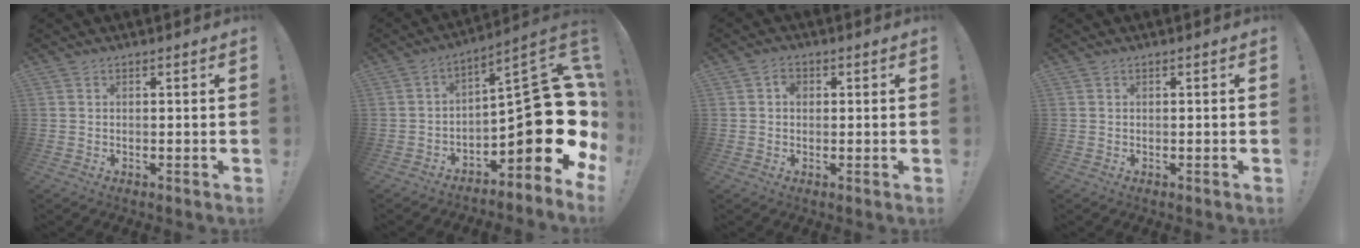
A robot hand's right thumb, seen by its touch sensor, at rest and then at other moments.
{"total": 18.5, "force": [-2.9, 7.3, 16.8], "torque": [-0.203, -0.011, -0.040]}
{"total": 2.5, "force": [0.0, 2.0, 1.4], "torque": [-0.015, 0.002, -0.004]}
{"total": 0.0}